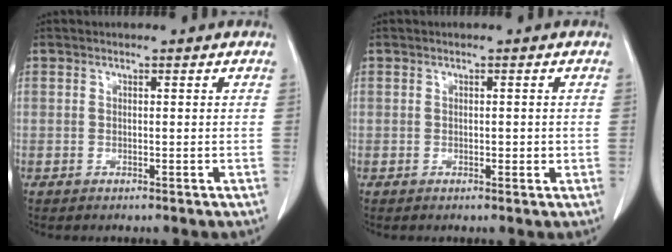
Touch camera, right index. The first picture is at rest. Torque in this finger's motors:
{"motor_torque": [-0.01, 0.05, 0.00, 0.00]}